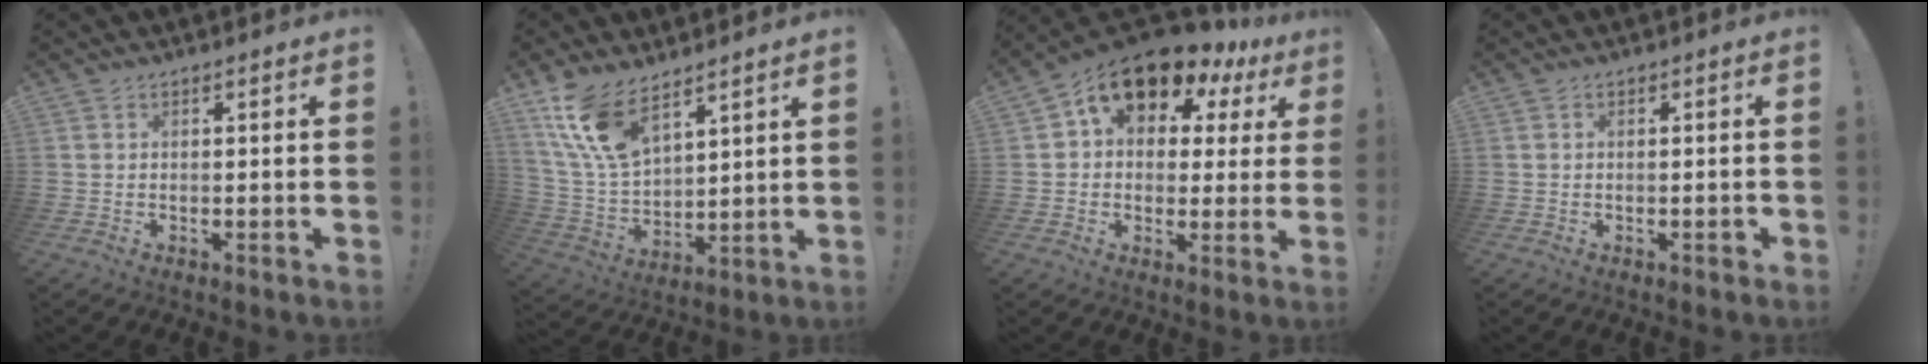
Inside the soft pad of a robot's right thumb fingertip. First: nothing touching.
{"total": 14.2, "force": [9.9, 6.4, 7.9], "torque": [-0.171, -0.059, 0.190]}
{"total": 12.4, "force": [8.3, 6.9, 6.2], "torque": [-0.100, -0.063, 0.149]}
{"total": 0.9, "force": [-0.6, 0.3, 0.6], "torque": [-0.015, 0.005, -0.009]}